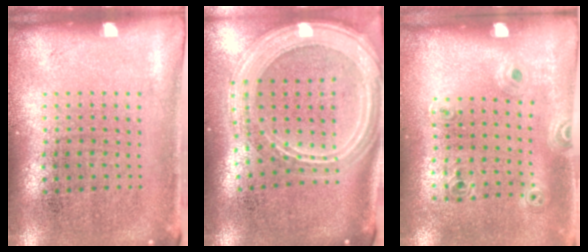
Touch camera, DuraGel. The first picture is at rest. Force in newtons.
{"total": 3.0, "press": 2.4, "slide": 1.9}
{"total": 1.1, "press": 0.9, "slide": 0.6}